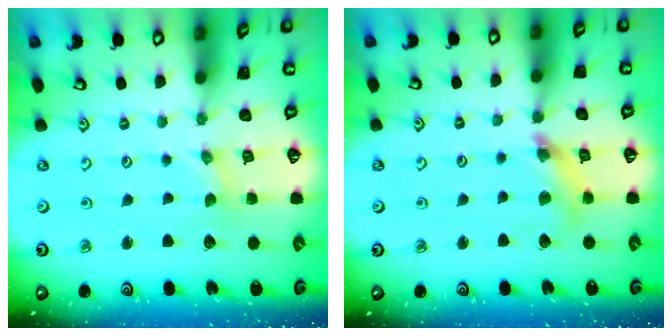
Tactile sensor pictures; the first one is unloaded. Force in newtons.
{"total": 9.4, "press": 9.3, "slide": 1.0}